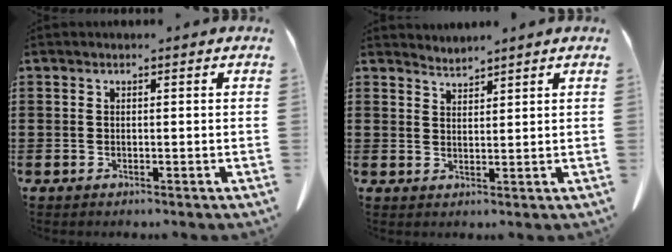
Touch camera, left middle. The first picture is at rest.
{"total": 2.2, "force": [2.2, -0.2, -0.6], "torque": [0.005, -0.008, 0.043]}